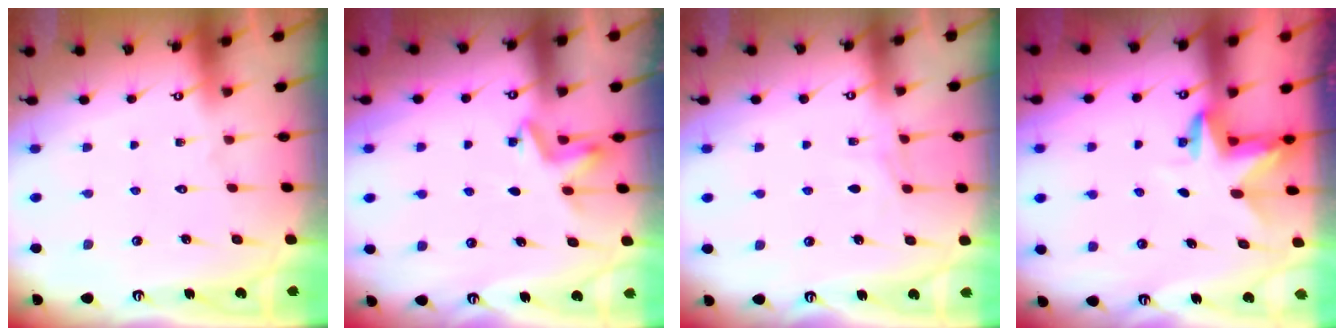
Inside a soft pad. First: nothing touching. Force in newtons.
{"total": 4.1, "press": 4.1, "slide": 0.8}
{"total": 4.1, "press": 4.1, "slide": 0.5}
{"total": 3.4, "press": 3.4, "slide": 0.2}